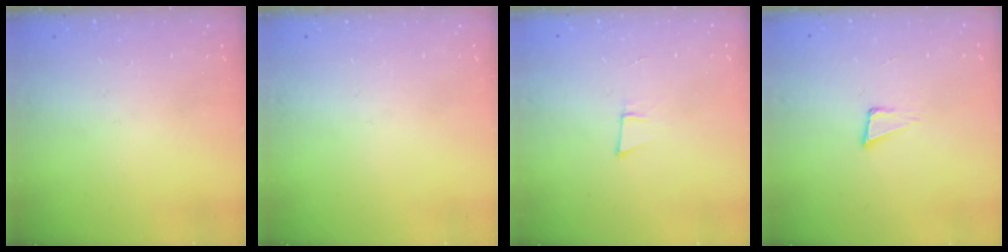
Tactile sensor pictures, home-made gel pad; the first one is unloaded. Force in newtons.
{"total": 0.0}
{"total": 5.2, "press": 4.3, "slide": 2.9}
{"total": 3.9, "press": 2.6, "slide": 2.9}